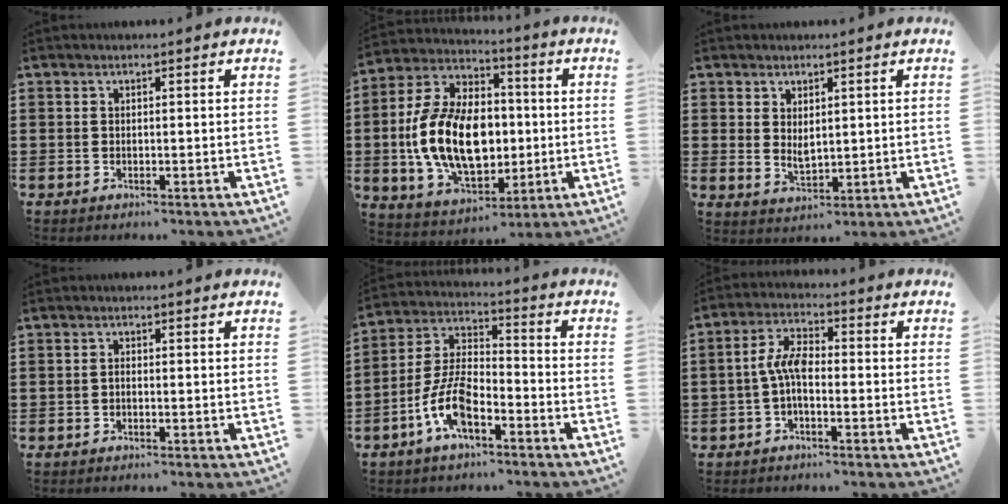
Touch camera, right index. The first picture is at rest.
{"total": 15.7, "force": [-1.3, 9.8, 12.1], "torque": [-0.275, 0.001, -0.024]}
{"total": 2.6, "force": [1.5, 1.5, 1.5], "torque": [-0.023, -0.001, 0.027]}
{"total": 0.6, "force": [-0.4, 0.1, 0.4], "torque": [-0.010, -0.003, -0.007]}
{"total": 8.8, "force": [-4.6, 3.8, 6.5], "torque": [-0.162, -0.002, -0.095]}
{"total": 5.1, "force": [-1.0, 2.0, 4.6], "torque": [-0.105, 0.001, -0.023]}